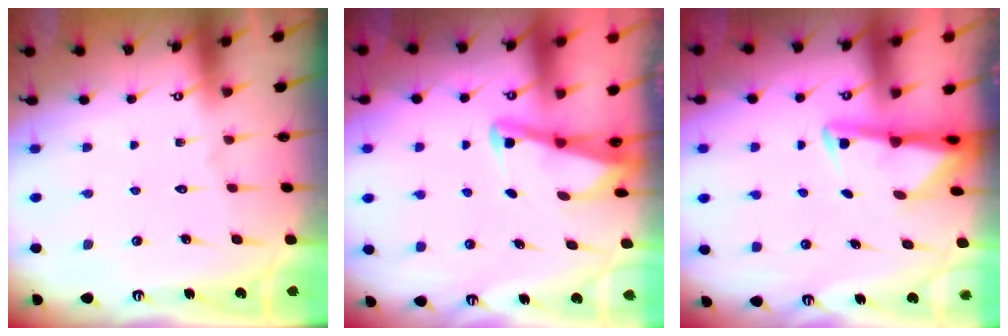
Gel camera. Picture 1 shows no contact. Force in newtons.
{"total": 2.9, "press": 2.9, "slide": 0.3}
{"total": 3.0, "press": 2.9, "slide": 0.6}